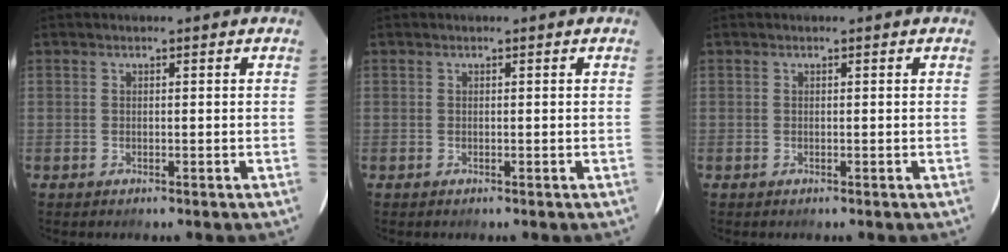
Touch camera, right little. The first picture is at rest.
{"total": 0.0}
{"total": 0.0}